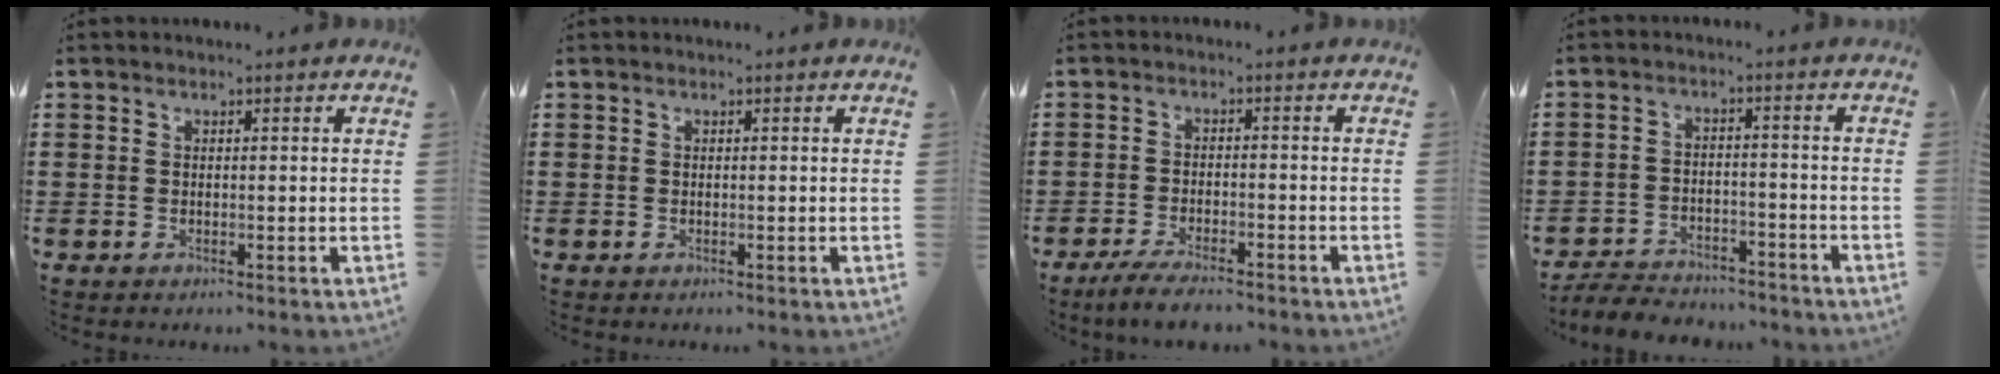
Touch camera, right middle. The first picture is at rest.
{"total": 0.0}
{"total": 3.6, "force": [-3.2, 0.2, 1.6], "torque": [-0.043, -0.006, -0.066]}
{"total": 4.6, "force": [-4.5, 0.7, 0.3], "torque": [-0.015, 0.005, -0.095]}